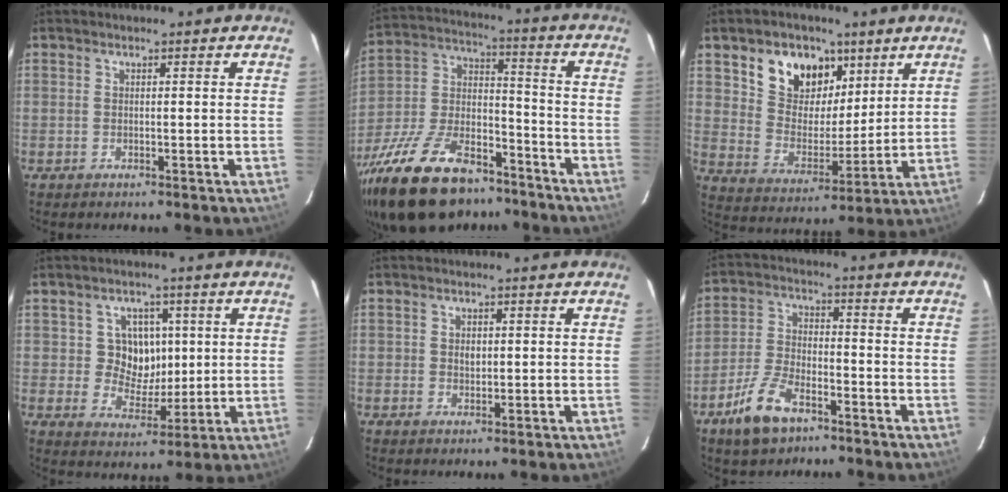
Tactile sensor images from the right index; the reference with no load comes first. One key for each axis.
{"total": 27.2, "fx": -19.2, "fy": 12.3, "fz": 14.8, "tx": -0.310, "ty": -0.005, "tz": -0.310}
{"total": 13.6, "fx": 7.4, "fy": 9.5, "fz": 6.4, "tx": -0.131, "ty": 0.021, "tz": 0.139}
{"total": 7.5, "fx": 1.3, "fy": 6.9, "fz": 2.5, "tx": -0.043, "ty": 0.001, "tz": 0.025}
{"total": 1.7, "fx": 0.2, "fy": 1.4, "fz": 0.8, "tx": -0.014, "ty": 0.002, "tz": 0.003}
{"total": 9.7, "fx": -6.3, "fy": 4.5, "fz": 5.9, "tx": -0.133, "ty": 0.001, "tz": -0.118}